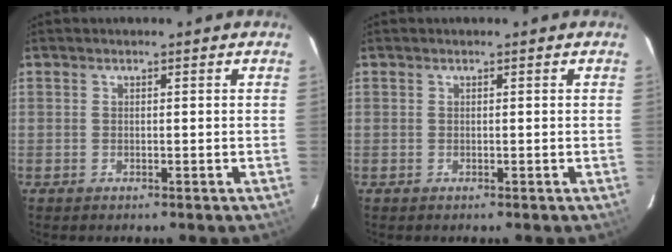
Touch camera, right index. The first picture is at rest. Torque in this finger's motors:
{"motor_torque": [0.00, 0.00, 0.00, 0.00]}